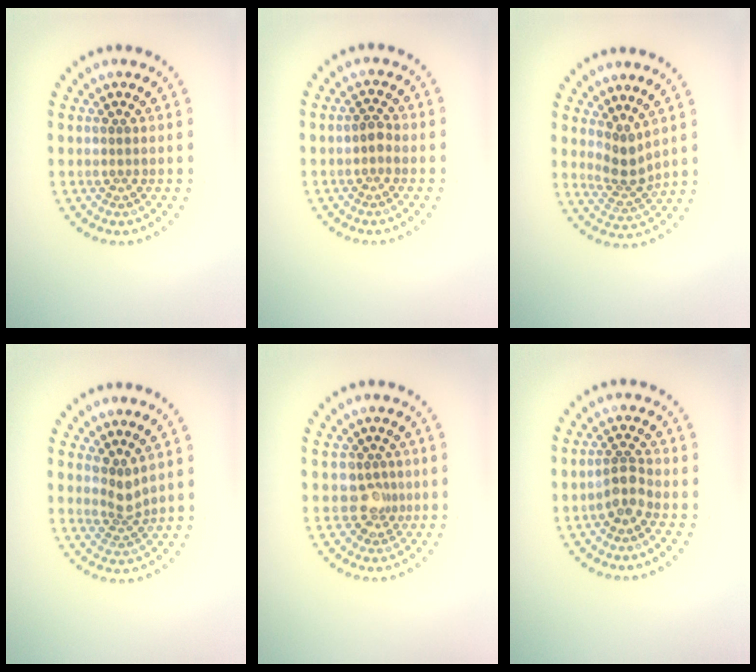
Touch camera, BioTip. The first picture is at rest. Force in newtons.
{"total": 0.9, "press": 0.8, "slide": 0.3}
{"total": 2.4, "press": 1.8, "slide": 1.7}
{"total": 2.0, "press": 1.3, "slide": 1.5}
{"total": 2.1, "press": 1.6, "slide": 1.4}
{"total": 2.1, "press": 1.7, "slide": 1.2}